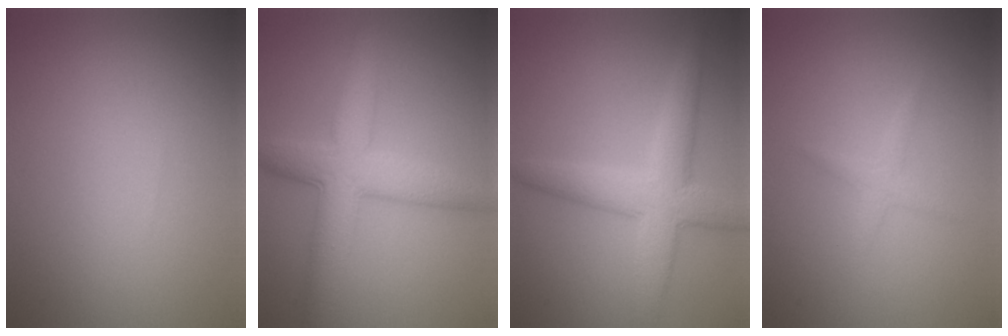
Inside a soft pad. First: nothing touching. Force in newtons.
{"total": 6.0, "press": 6.0, "slide": 0.2}
{"total": 5.0, "press": 5.0, "slide": 0.3}
{"total": 1.2, "press": 1.2, "slide": 0.0}